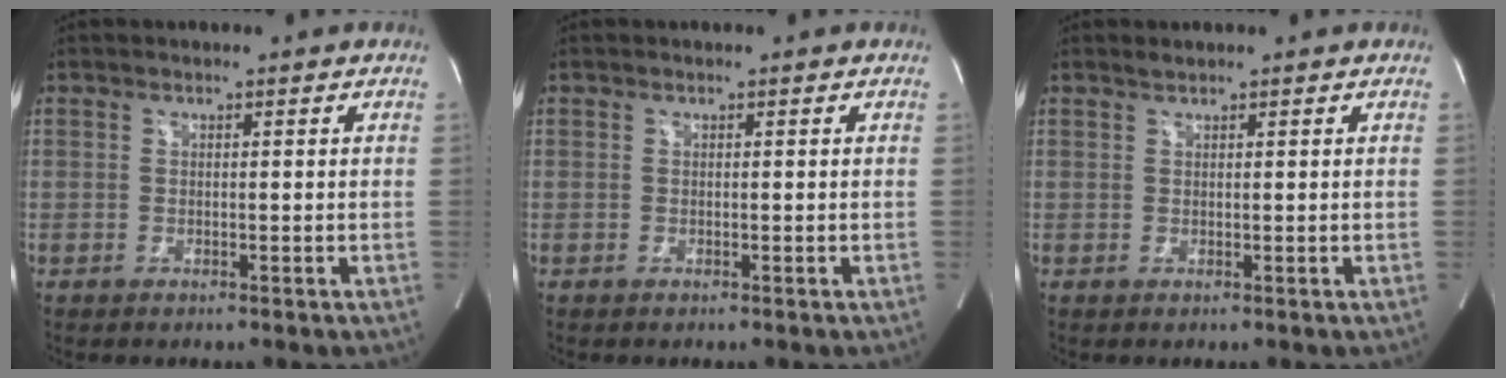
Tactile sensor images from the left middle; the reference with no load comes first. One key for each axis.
{"total": 0.0}
{"total": 0.5, "fx": 0.5, "fy": 0.0, "fz": 0.1, "tx": -0.008, "ty": 0.005, "tz": 0.013}